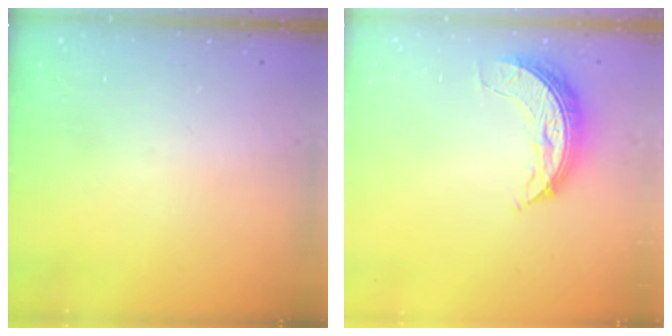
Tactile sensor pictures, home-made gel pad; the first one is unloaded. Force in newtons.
{"total": 7.6, "press": 7.6, "slide": 0.1}